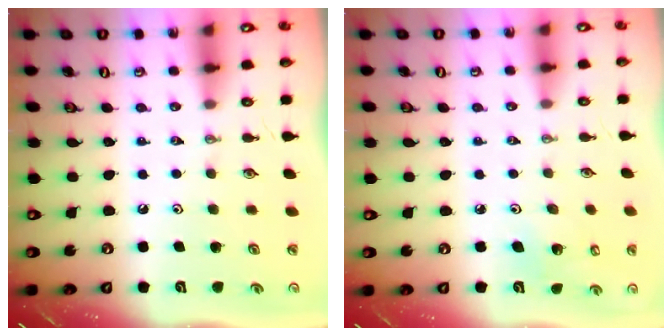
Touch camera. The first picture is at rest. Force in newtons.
{"total": 5.3, "press": 4.9, "slide": 1.8}